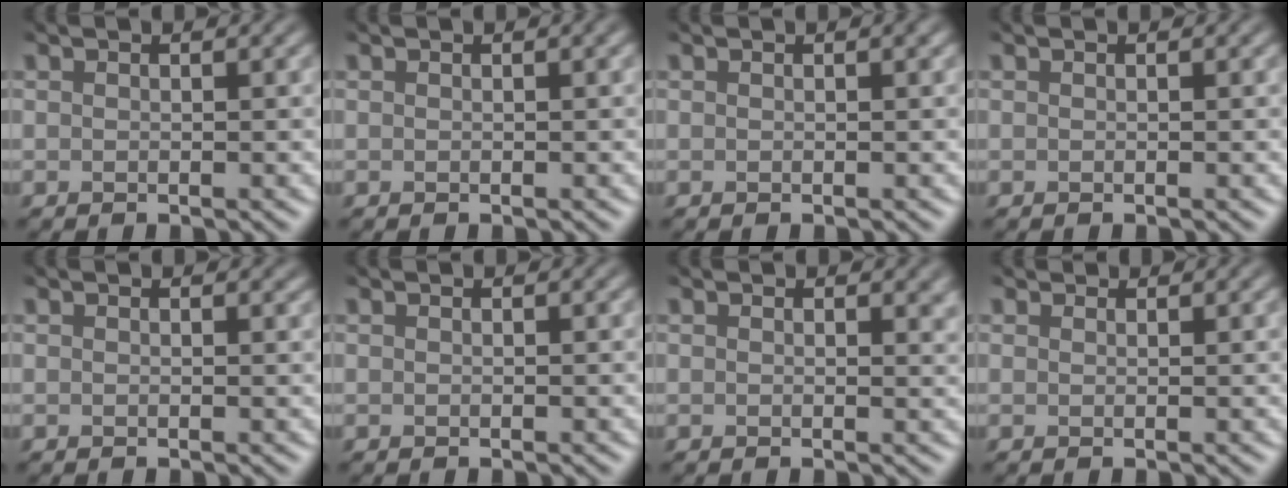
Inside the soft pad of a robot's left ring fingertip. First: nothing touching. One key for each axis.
{"total": 1.4, "fx": 0.6, "fy": 0.7, "fz": 1.1, "tx": -0.010, "ty": 0.013, "tz": 0.003}
{"total": 1.8, "fx": 0.8, "fy": 1.0, "fz": 1.3, "tx": -0.008, "ty": 0.018, "tz": 0.004}
{"total": 0.0}
{"total": 1.4, "fx": 1.0, "fy": 0.7, "fz": 0.7, "tx": 0.000, "ty": 0.015, "tz": 0.004}
{"total": 0.0}
{"total": 2.5, "fx": 1.3, "fy": 1.3, "fz": 1.7, "tx": -0.012, "ty": 0.021, "tz": 0.009}
{"total": 1.3, "fx": -0.2, "fy": -0.6, "fz": -1.1, "tx": 0.007, "ty": -0.001, "tz": 0.004}